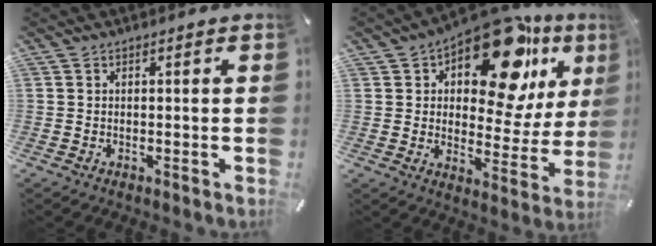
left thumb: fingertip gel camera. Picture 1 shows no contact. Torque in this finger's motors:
{"motor_torque": [2.50, 2.51, 1.42, -1.35, 0.26]}